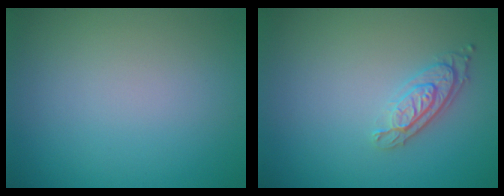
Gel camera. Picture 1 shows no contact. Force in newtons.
{"total": 3.0, "press": 2.3, "slide": 1.9}